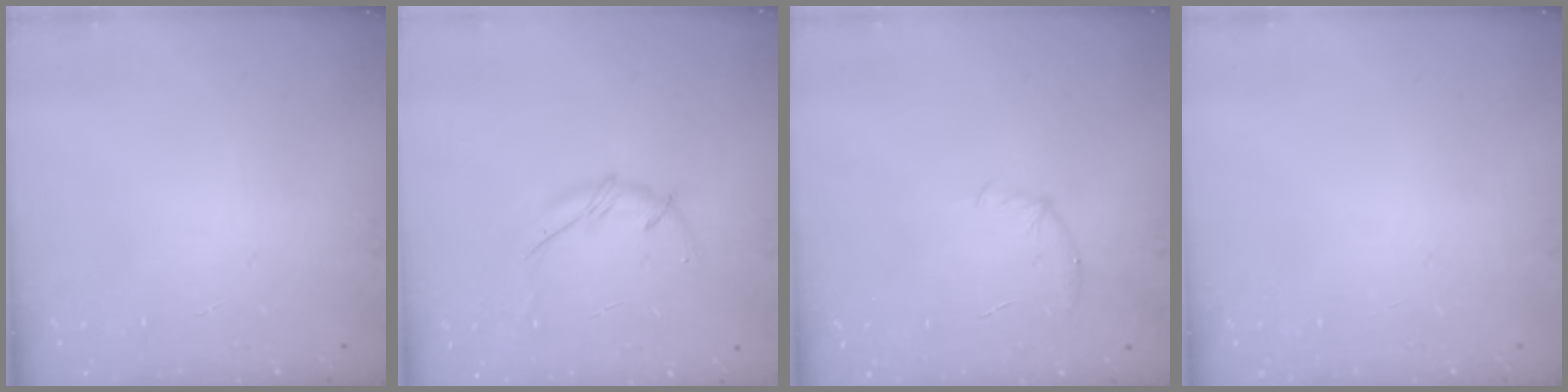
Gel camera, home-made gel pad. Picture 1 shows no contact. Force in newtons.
{"total": 5.9, "press": 5.7, "slide": 1.3}
{"total": 5.5, "press": 5.3, "slide": 1.4}
{"total": 0.0}